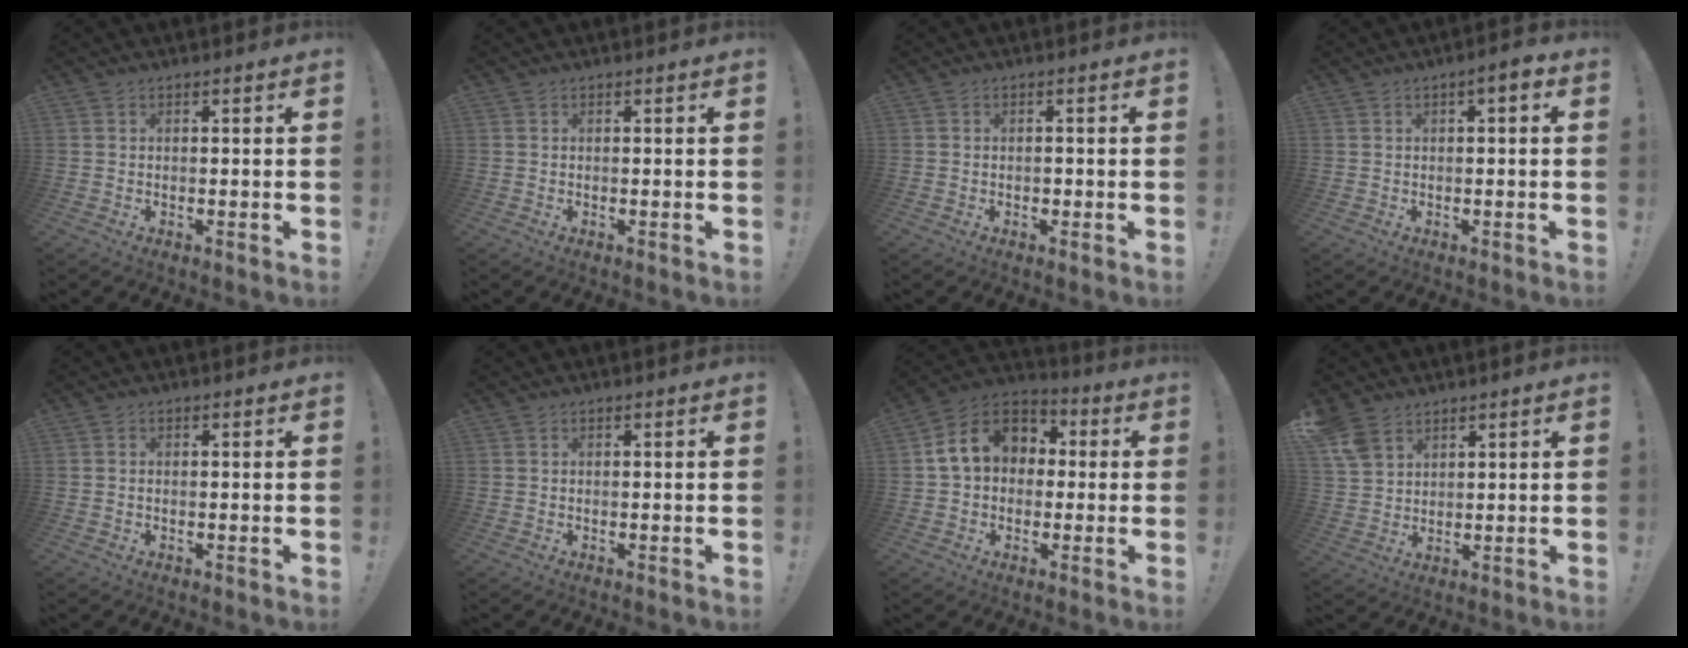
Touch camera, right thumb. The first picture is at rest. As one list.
[{"total": 0.0}, {"total": 0.9, "force": [-0.6, 0.6, 0.3], "torque": [-0.004, 0.001, -0.010]}, {"total": 3.0, "force": [0.1, 0.7, 2.9], "torque": [-0.036, 0.001, -0.004]}, {"total": 0.0}, {"total": 0.0}, {"total": 13.7, "force": [2.9, 10.7, 8.0], "torque": [-0.125, 0.014, 0.061]}, {"total": 7.2, "force": [4.9, 4.4, 2.9], "torque": [-0.059, -0.020, 0.101]}]